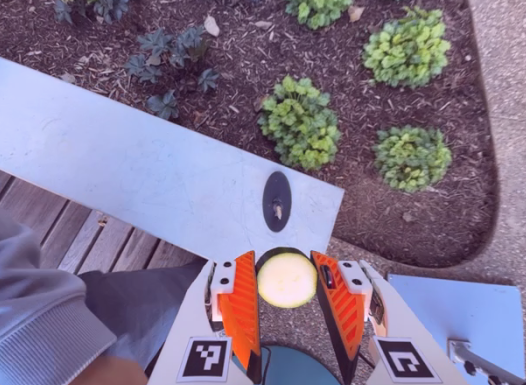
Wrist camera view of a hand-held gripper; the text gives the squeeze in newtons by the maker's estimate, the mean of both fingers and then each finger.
{"total": 8.5, "left": 8.3, "right": 8.8}